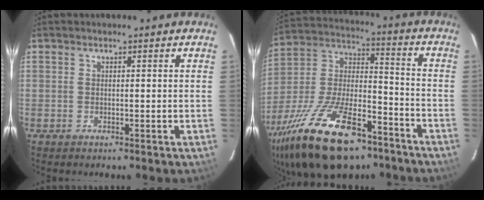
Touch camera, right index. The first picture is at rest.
{"total": 27.3, "force": [-17.1, 11.5, 18.0], "torque": [-0.359, -0.015, -0.280]}